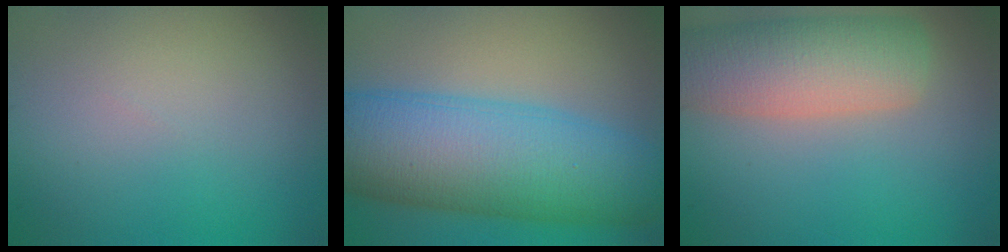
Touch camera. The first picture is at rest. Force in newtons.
{"total": 12.7, "press": 12.7, "slide": 0.2}
{"total": 6.8, "press": 6.8, "slide": 0.5}